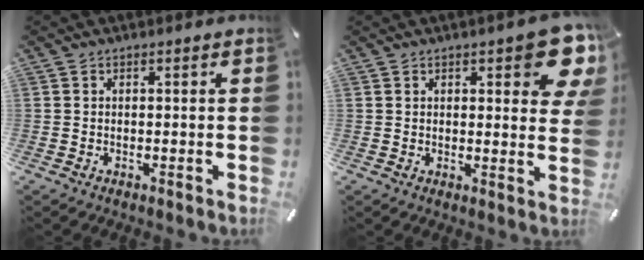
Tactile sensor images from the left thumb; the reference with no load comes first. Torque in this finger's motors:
{"motor_torque": [2.41, 2.36, 0.32, -0.26, 0.03]}